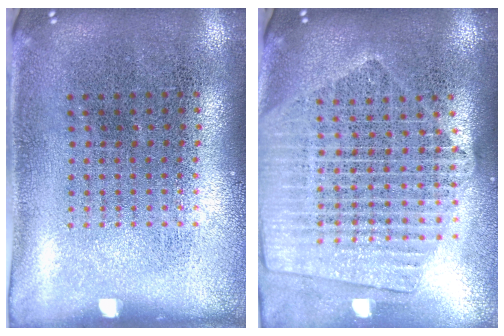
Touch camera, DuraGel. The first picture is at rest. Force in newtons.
{"total": 2.3, "press": 2.1, "slide": 1.1}